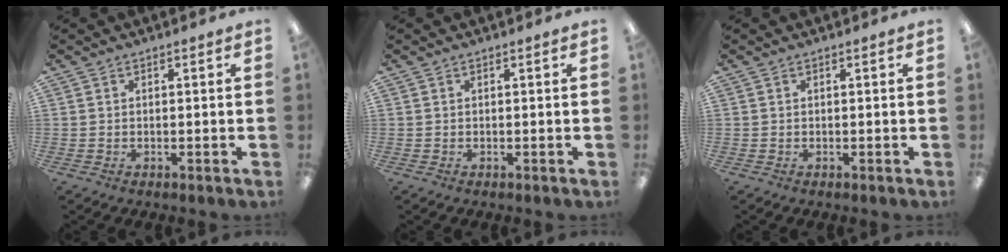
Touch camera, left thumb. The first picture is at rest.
{"total": 0.0}
{"total": 0.0}